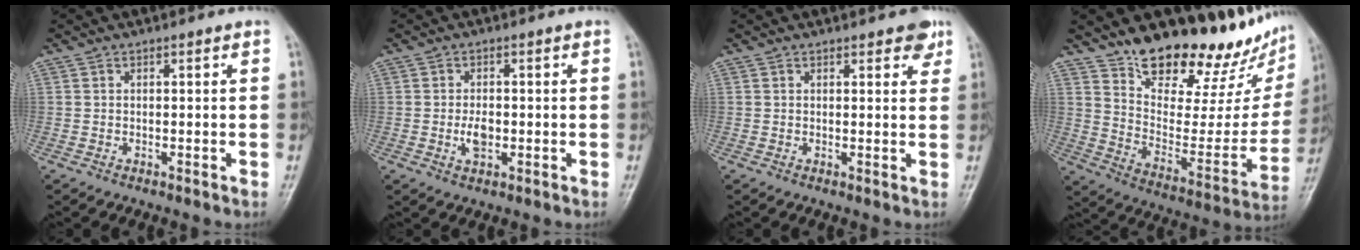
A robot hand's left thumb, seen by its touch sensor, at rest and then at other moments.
{"total": 3.5, "force": [-0.5, 2.1, 2.7], "torque": [-0.046, -0.001, -0.010]}
{"total": 3.2, "force": [2.2, 1.4, 1.9], "torque": [-0.003, -0.008, 0.023]}
{"total": 26.1, "force": [20.3, 9.0, 13.6], "torque": [-0.163, -0.116, 0.301]}